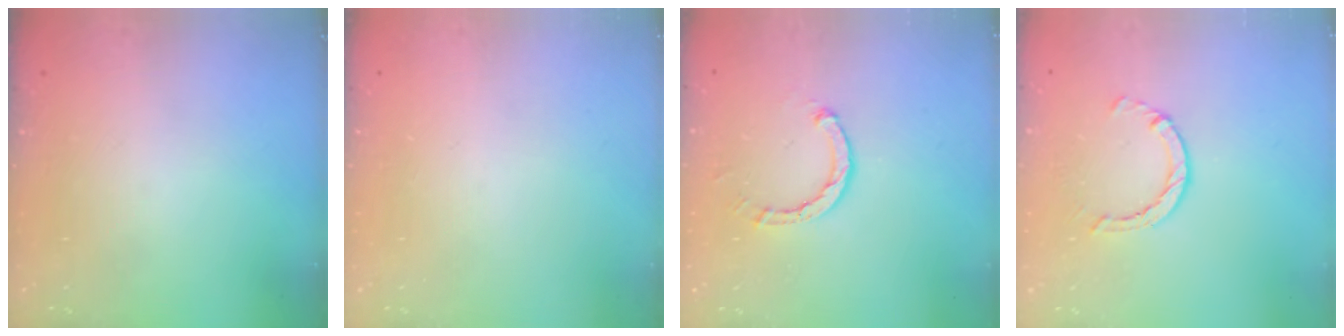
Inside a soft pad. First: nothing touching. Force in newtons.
{"total": 0.0}
{"total": 2.6, "press": 2.6, "slide": 0.3}
{"total": 2.5, "press": 2.4, "slide": 0.4}